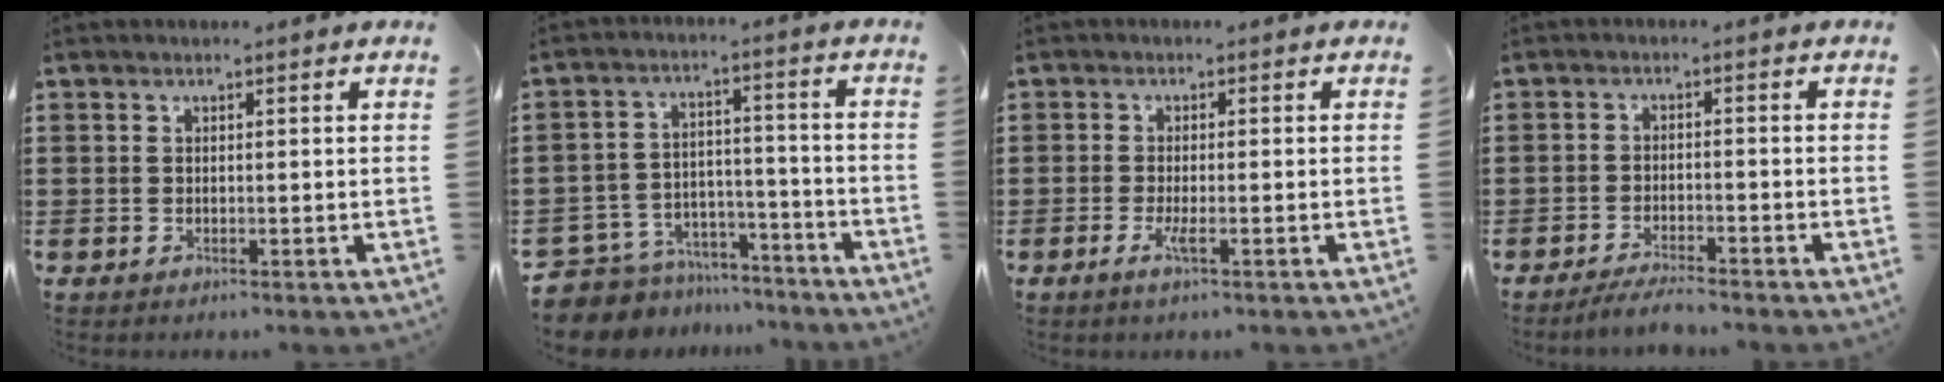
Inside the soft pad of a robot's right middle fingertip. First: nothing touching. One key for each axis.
{"total": 7.2, "fx": -6.9, "fy": 1.8, "fz": 0.4, "tx": -0.016, "ty": 0.017, "tz": -0.141}
{"total": 2.4, "fx": -0.9, "fy": 0.4, "fz": 2.2, "tx": -0.052, "ty": -0.009, "tz": -0.021}
{"total": 3.0, "fx": -2.9, "fy": 0.0, "fz": 0.9, "tx": -0.024, "ty": -0.003, "tz": -0.059}